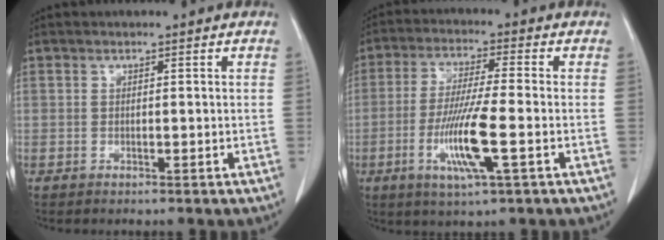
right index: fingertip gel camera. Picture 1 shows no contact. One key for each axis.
{"total": 10.0, "fx": -2.9, "fy": 0.2, "fz": 9.6, "tx": -0.185, "ty": -0.014, "tz": -0.057}